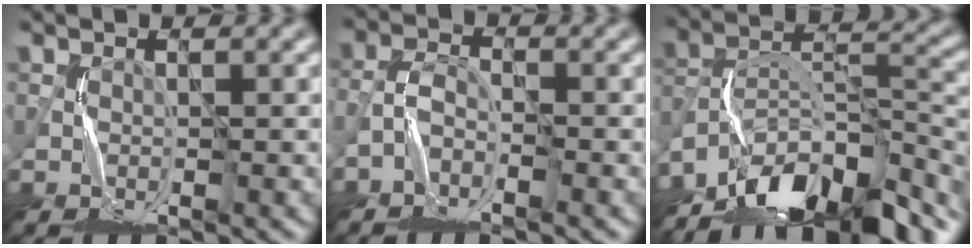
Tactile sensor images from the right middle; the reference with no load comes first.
{"total": 2.1, "force": [-1.9, 0.5, 0.6], "torque": [-0.008, 0.007, -0.044]}
{"total": 13.5, "force": [-10.9, 4.5, 6.7], "torque": [-0.112, 0.017, -0.191]}